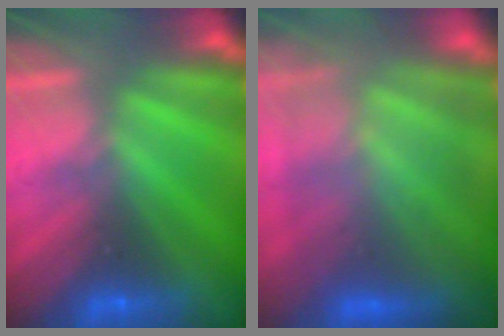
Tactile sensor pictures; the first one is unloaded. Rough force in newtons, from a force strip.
{"total": 14.6}